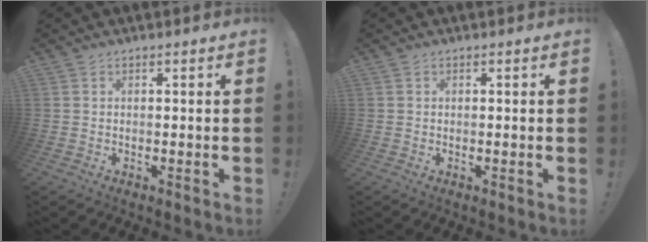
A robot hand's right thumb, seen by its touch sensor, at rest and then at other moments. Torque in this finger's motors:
{"motor_torque": [-0.10, -0.12, 0.03, 0.01, 0.00]}